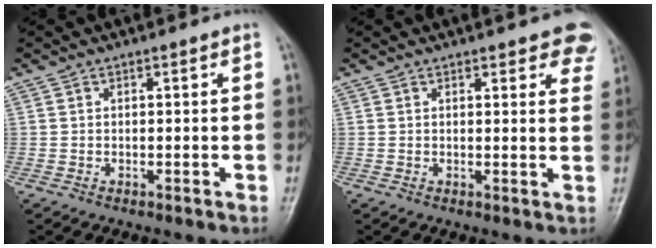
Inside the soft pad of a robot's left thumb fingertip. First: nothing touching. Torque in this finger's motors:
{"motor_torque": [0.03, 0.15, 0.03, 0.23, 0.03]}